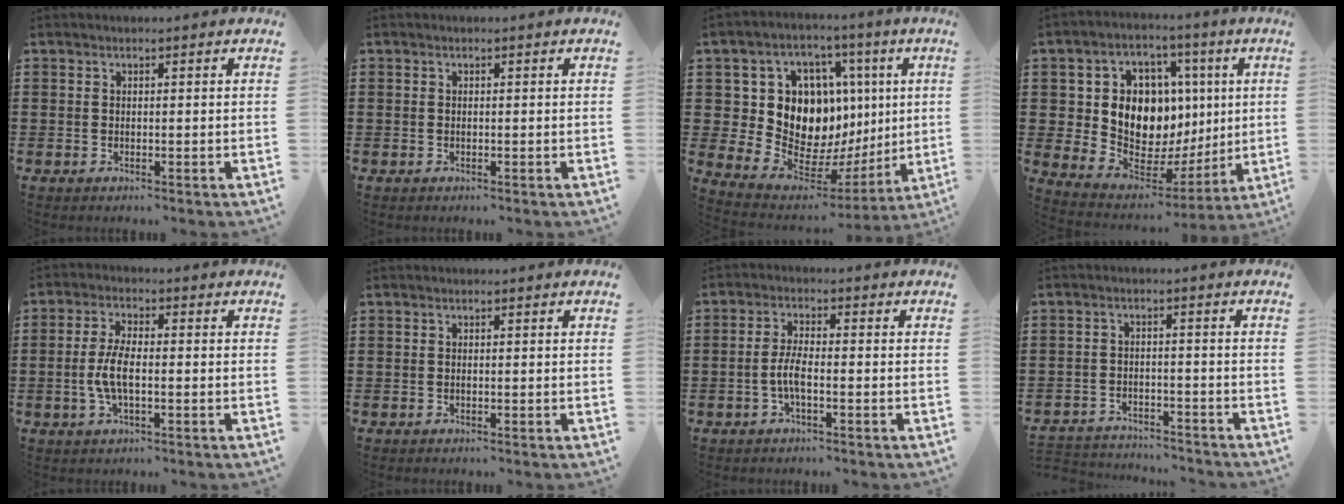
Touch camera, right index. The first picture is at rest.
{"total": 0.0}
{"total": 13.3, "force": [3.2, 10.9, 6.8], "torque": [-0.140, -0.040, 0.070]}
{"total": 11.4, "force": [3.6, 9.3, 5.5], "torque": [-0.120, -0.023, 0.075]}
{"total": 5.2, "force": [-0.9, 1.9, 4.8], "torque": [-0.119, -0.009, -0.027]}
{"total": 0.0}
{"total": 3.8, "force": [-1.2, 1.0, 3.5], "torque": [-0.083, -0.002, -0.030]}
{"total": 3.5, "force": [-3.5, 0.2, -0.1], "torque": [-0.013, -0.004, -0.077]}